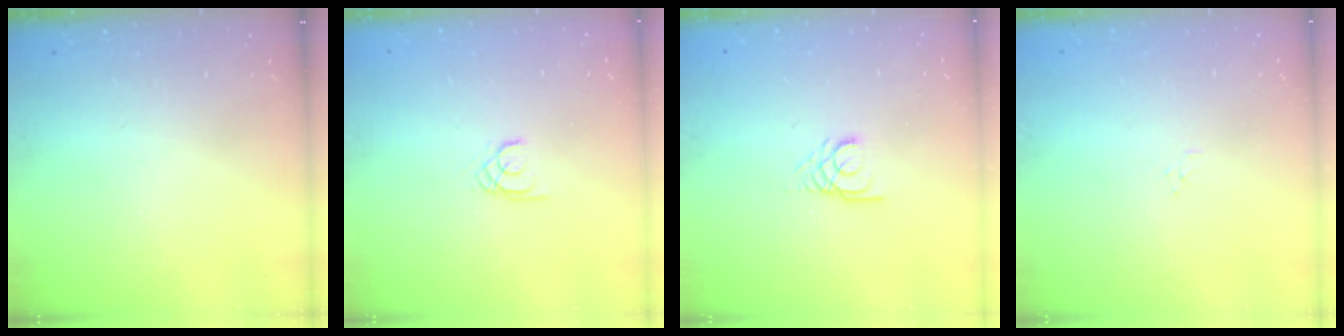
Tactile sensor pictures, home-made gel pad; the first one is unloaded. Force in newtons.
{"total": 1.3, "press": 1.3, "slide": 0.1}
{"total": 3.0, "press": 3.0, "slide": 0.3}
{"total": 2.9, "press": 2.9, "slide": 0.3}